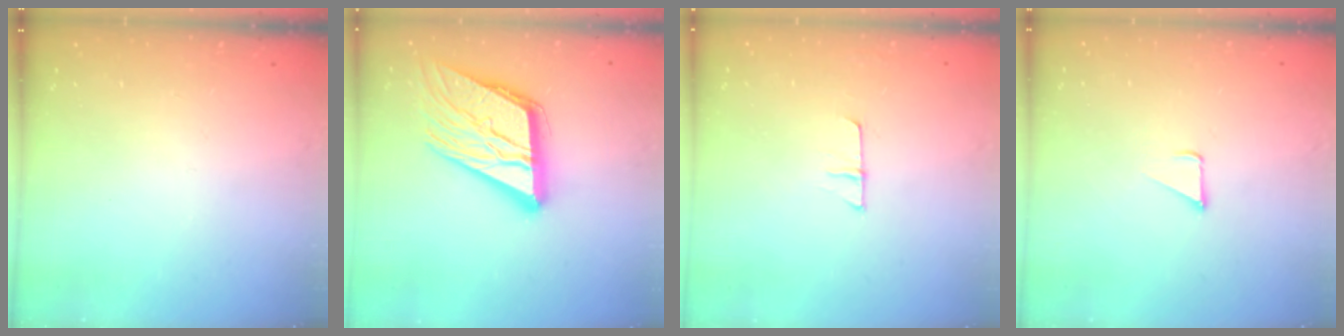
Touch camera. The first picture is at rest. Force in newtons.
{"total": 18.6, "press": 18.4, "slide": 2.2}
{"total": 5.7, "press": 5.6, "slide": 0.6}
{"total": 2.4, "press": 2.4, "slide": 0.2}